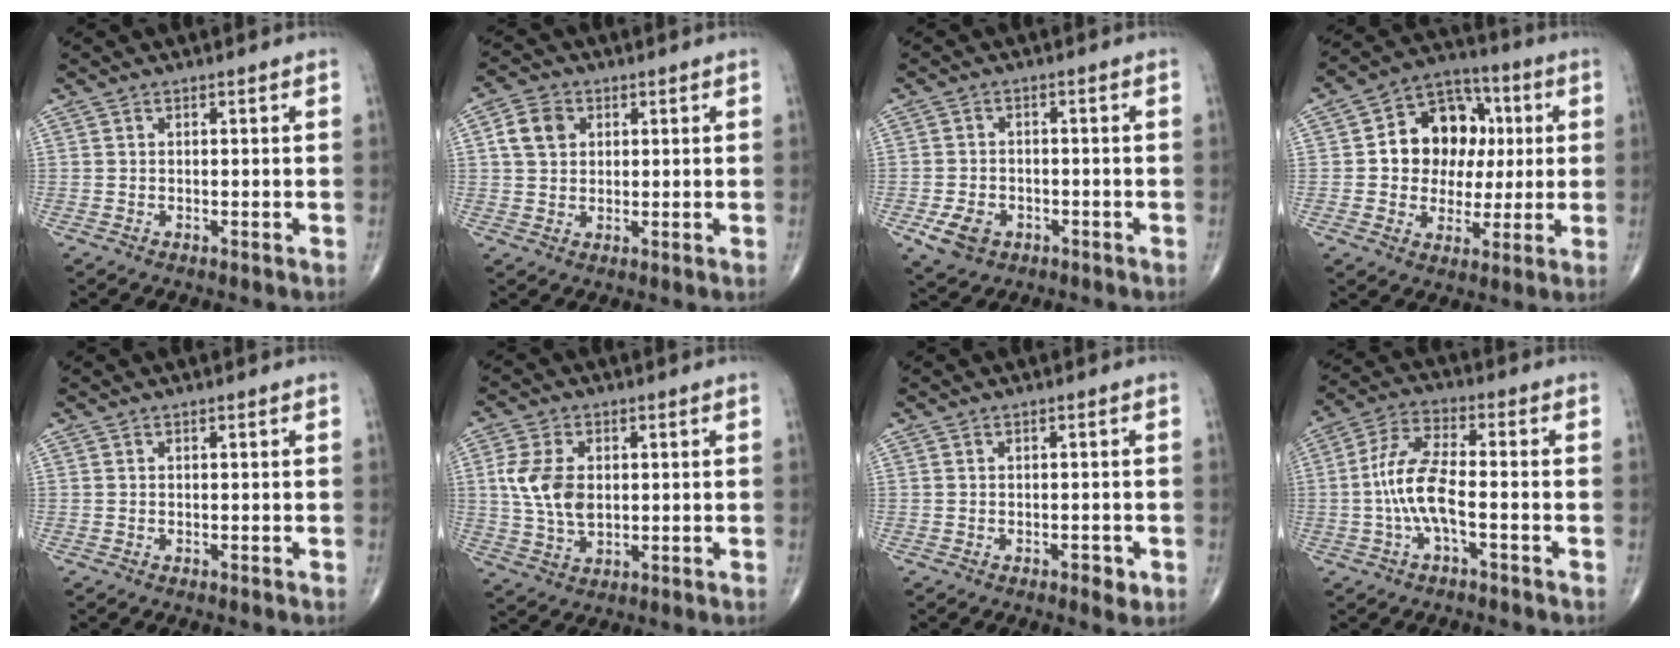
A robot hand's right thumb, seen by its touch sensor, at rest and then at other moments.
{"total": 5.7, "force": [1.6, 4.5, 3.1], "torque": [-0.046, 0.003, 0.026]}
{"total": 5.7, "force": [-2.4, 4.2, 3.0], "torque": [-0.052, 0.007, -0.035]}
{"total": 15.1, "force": [2.1, 12.0, 9.0], "torque": [-0.088, 0.020, 0.031]}
{"total": 0.0}
{"total": 9.4, "force": [1.2, 6.0, 7.2], "torque": [-0.142, -0.003, 0.028]}
{"total": 2.1, "force": [-0.9, 1.0, 1.6], "torque": [-0.016, 0.001, -0.012]}
{"total": 10.2, "force": [-2.0, 3.5, 9.4], "torque": [-0.210, 0.034, -0.042]}